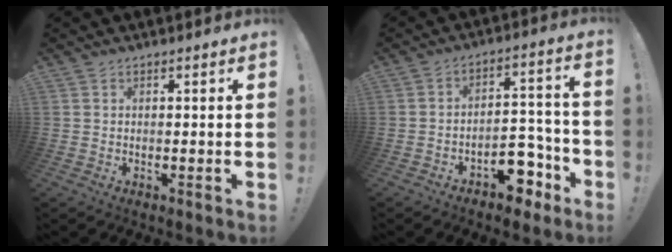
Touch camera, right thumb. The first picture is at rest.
{"total": 11.5, "force": [-7.1, 6.5, 6.3], "torque": [-0.052, 0.065, -0.115]}